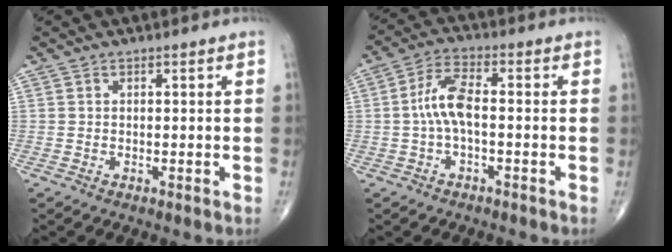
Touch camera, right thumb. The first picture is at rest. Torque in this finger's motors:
{"motor_torque": [0.65, 1.94, 0.56, -0.67, 0.09]}